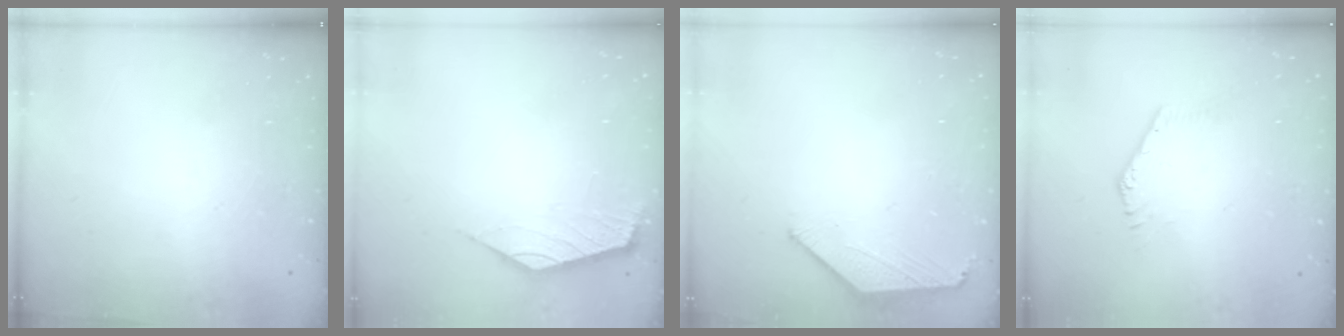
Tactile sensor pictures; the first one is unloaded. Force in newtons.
{"total": 2.4, "press": 2.3, "slide": 0.4}
{"total": 0.8, "press": 0.8, "slide": 0.2}
{"total": 1.4, "press": 1.4, "slide": 0.4}